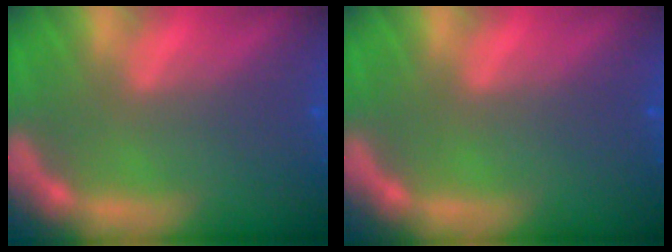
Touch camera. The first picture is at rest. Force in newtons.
{"total": 0.0}